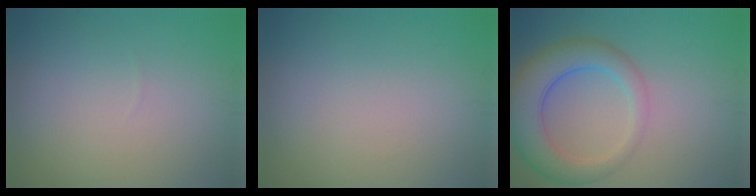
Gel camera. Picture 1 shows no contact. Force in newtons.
{"total": 0.0}
{"total": 6.1, "press": 6.1, "slide": 0.3}